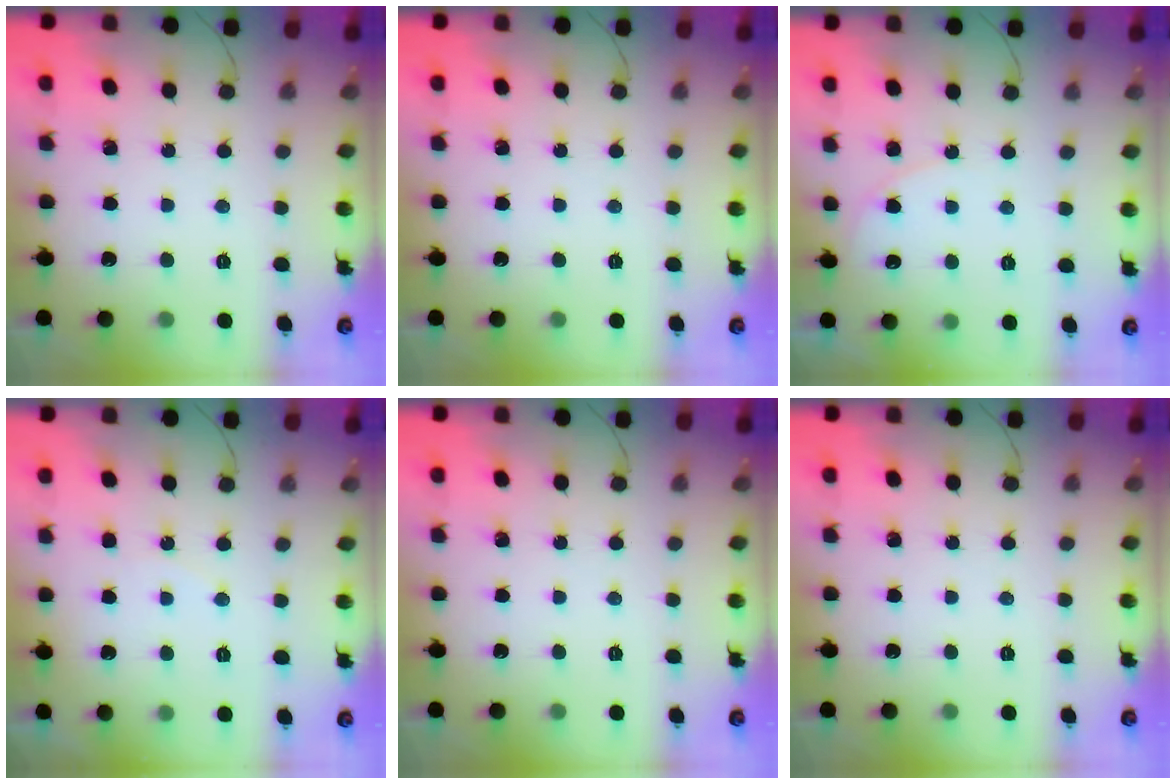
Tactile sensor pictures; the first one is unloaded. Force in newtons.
{"total": 0.0}
{"total": 4.2, "press": 4.2, "slide": 0.5}
{"total": 4.4, "press": 4.4, "slide": 0.4}
{"total": 0.0}
{"total": 0.0}